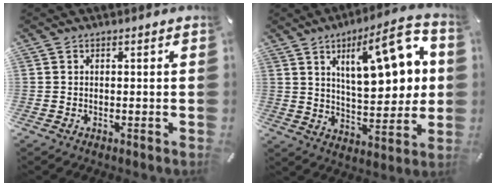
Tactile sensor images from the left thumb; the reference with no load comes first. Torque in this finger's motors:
{"motor_torque": [1.96, 3.05, 1.70, -1.06, 0.61]}